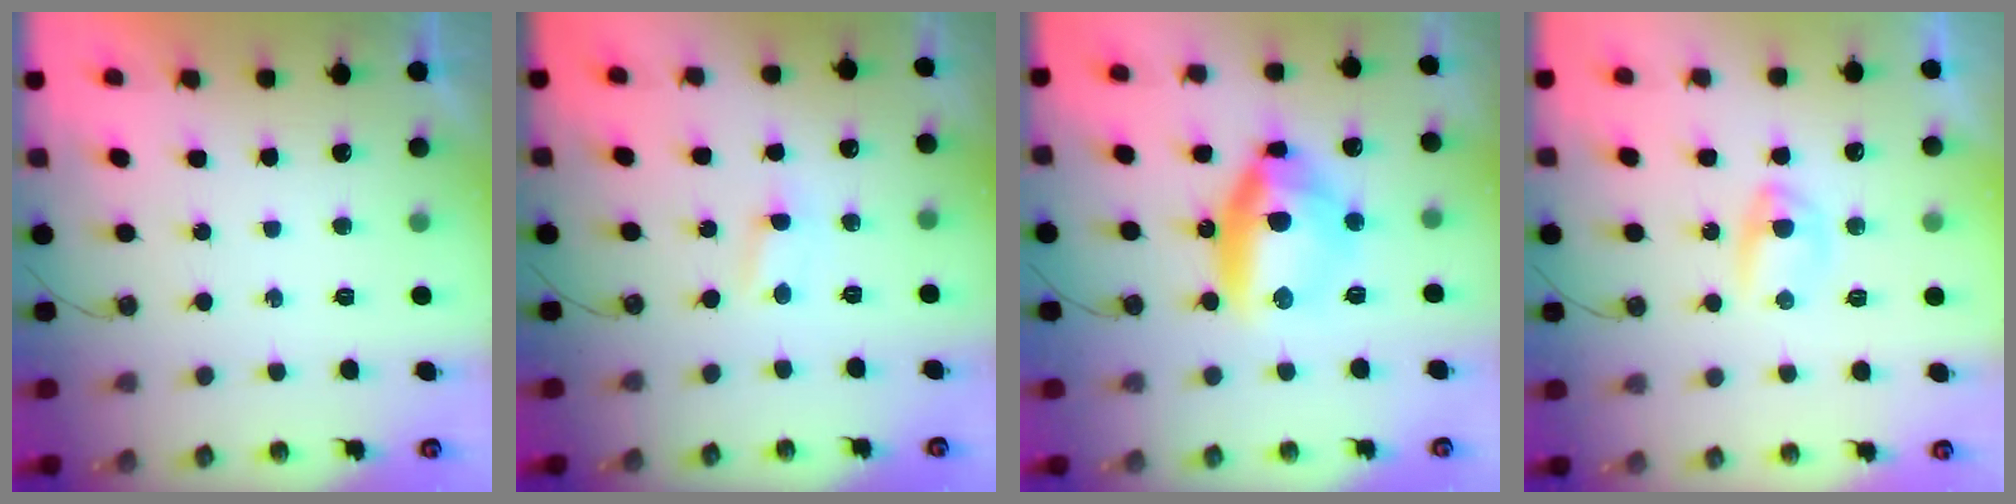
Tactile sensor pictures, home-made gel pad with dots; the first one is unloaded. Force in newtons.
{"total": 1.0, "press": 1.0, "slide": 0.1}
{"total": 13.2, "press": 13.1, "slide": 1.4}
{"total": 3.9, "press": 3.9, "slide": 0.5}